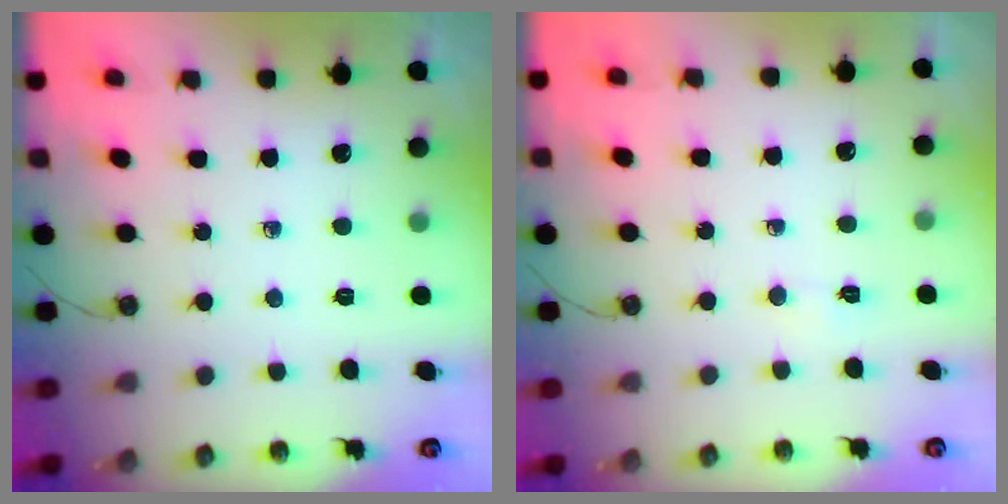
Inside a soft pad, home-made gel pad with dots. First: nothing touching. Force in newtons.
{"total": 2.5, "press": 2.5, "slide": 0.3}